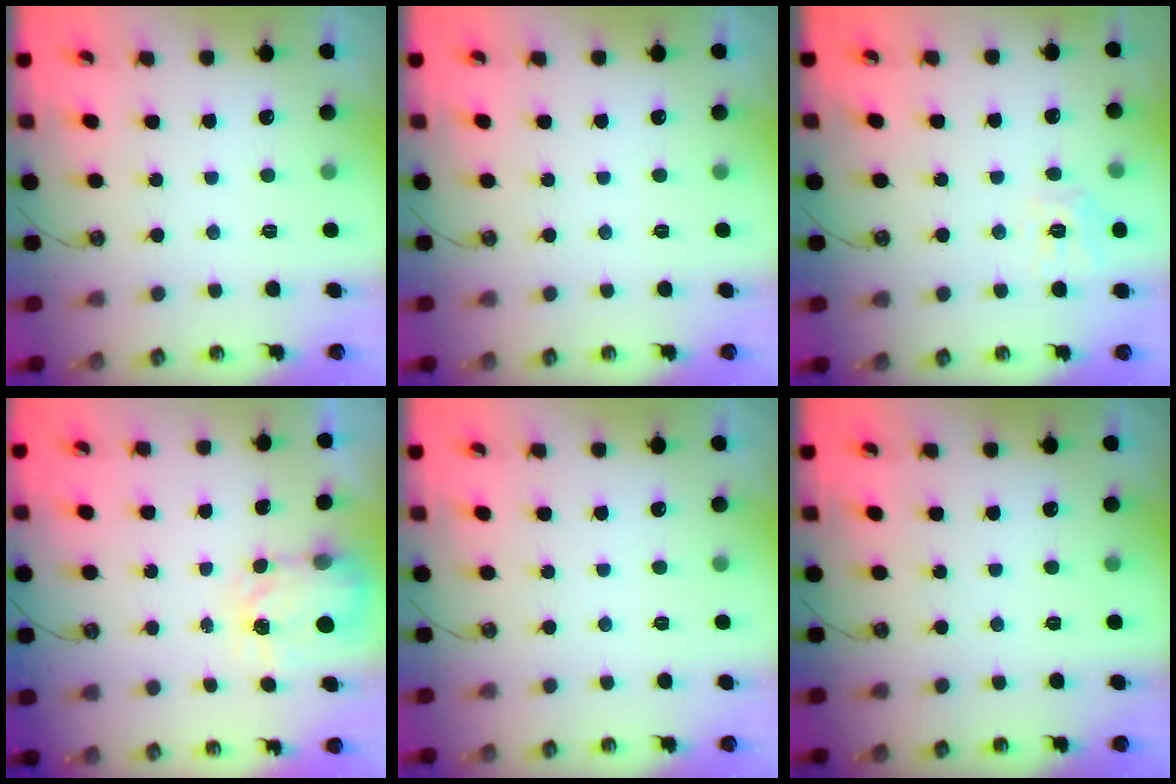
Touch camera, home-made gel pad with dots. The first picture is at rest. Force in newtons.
{"total": 0.0}
{"total": 9.0, "press": 8.9, "slide": 1.1}
{"total": 3.5, "press": 3.4, "slide": 0.6}
{"total": 0.0}
{"total": 0.0}